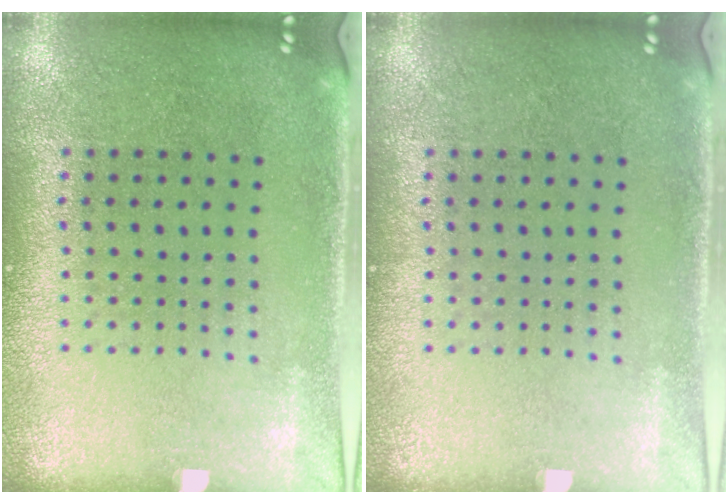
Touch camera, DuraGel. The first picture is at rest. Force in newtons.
{"total": 0.0}